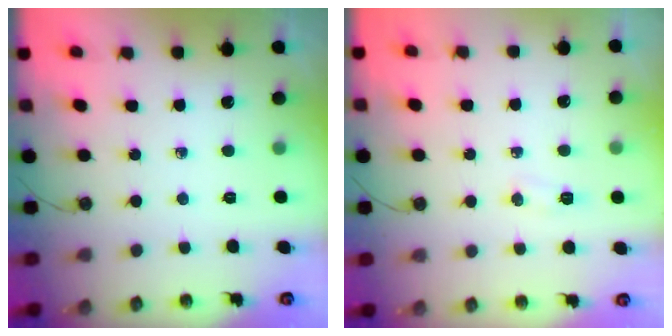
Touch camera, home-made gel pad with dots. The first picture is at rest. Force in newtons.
{"total": 4.1, "press": 4.0, "slide": 1.2}